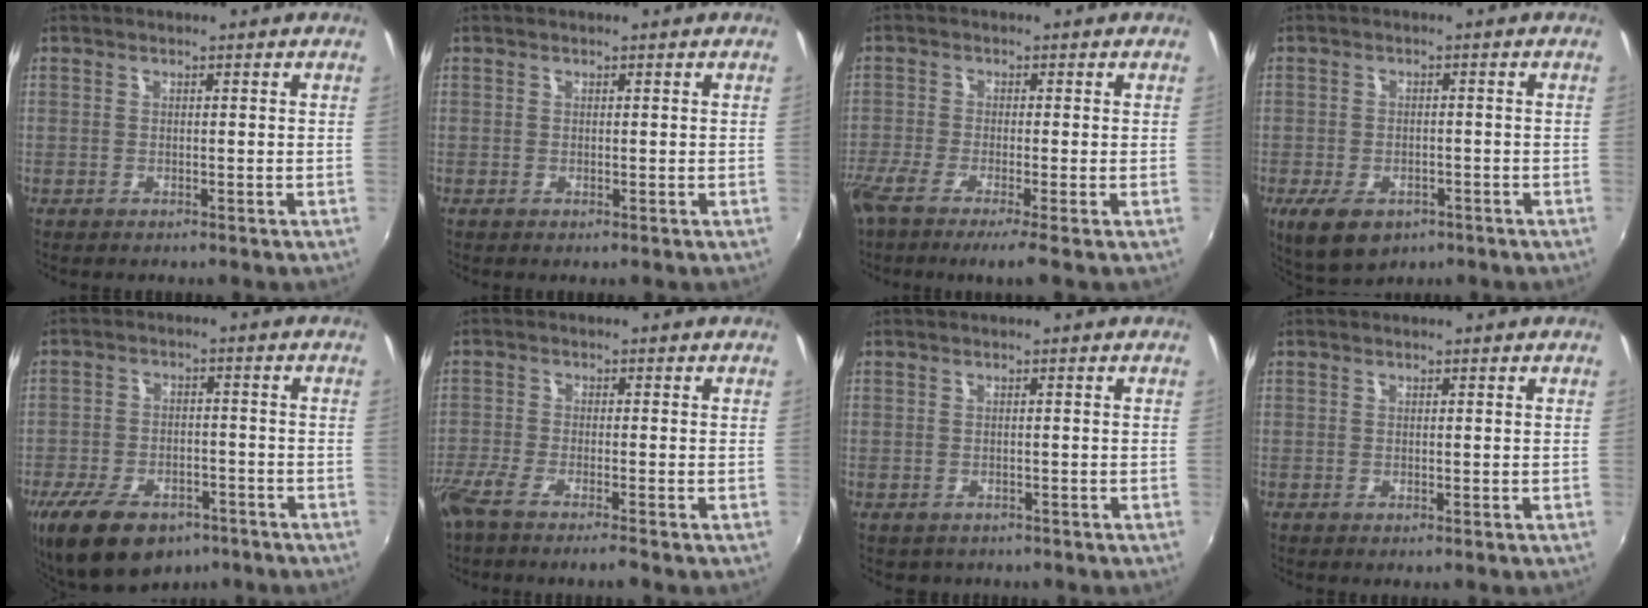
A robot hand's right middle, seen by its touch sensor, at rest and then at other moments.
{"total": 0.0}
{"total": 6.1, "force": [-4.6, -0.5, 4.0], "torque": [-0.091, -0.030, -0.089]}
{"total": 8.4, "force": [-4.7, 4.7, 5.1], "torque": [-0.108, -0.026, -0.076]}
{"total": 15.1, "force": [-9.8, 8.0, 8.2], "torque": [-0.187, -0.021, -0.159]}
{"total": 5.9, "force": [-4.7, -0.1, 3.6], "torque": [-0.086, -0.024, -0.091]}
{"total": 1.4, "force": [-0.9, 1.0, 0.2], "torque": [-0.009, -0.004, -0.010]}
{"total": 0.0}